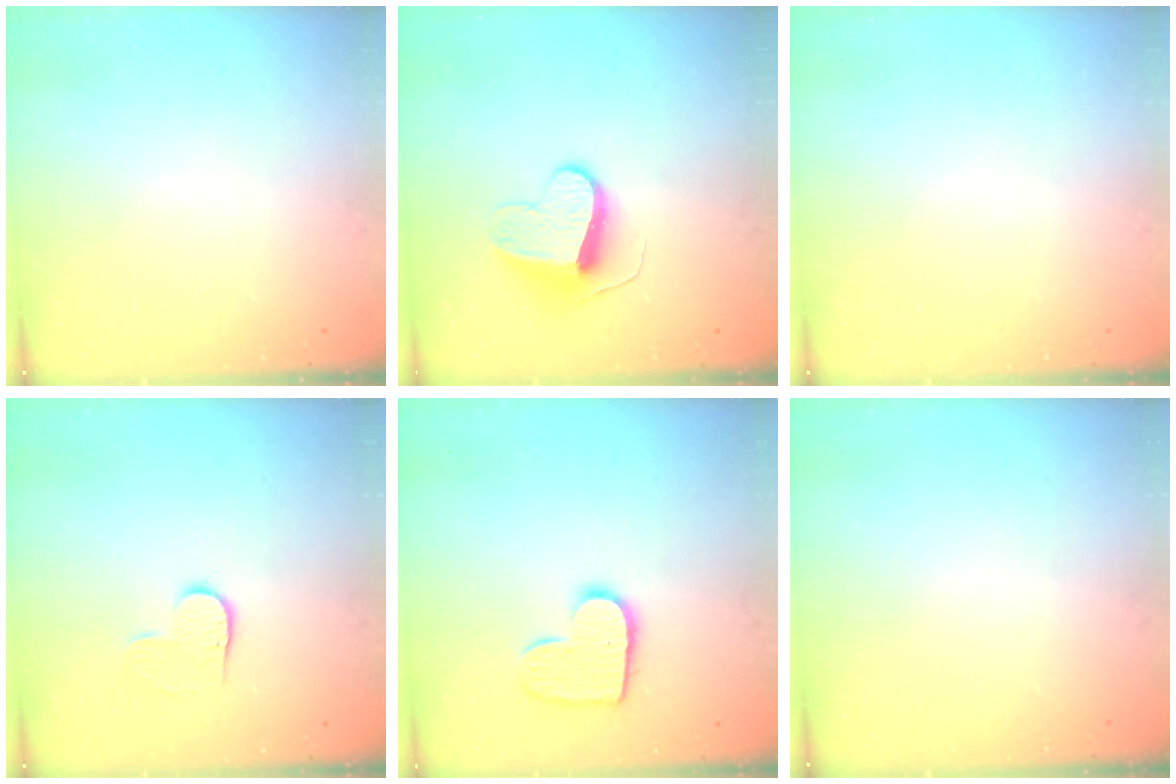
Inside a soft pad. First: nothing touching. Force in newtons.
{"total": 9.2, "press": 9.2, "slide": 0.3}
{"total": 0.0}
{"total": 4.0, "press": 4.0, "slide": 0.4}
{"total": 10.8, "press": 10.8, "slide": 0.5}
{"total": 0.0}